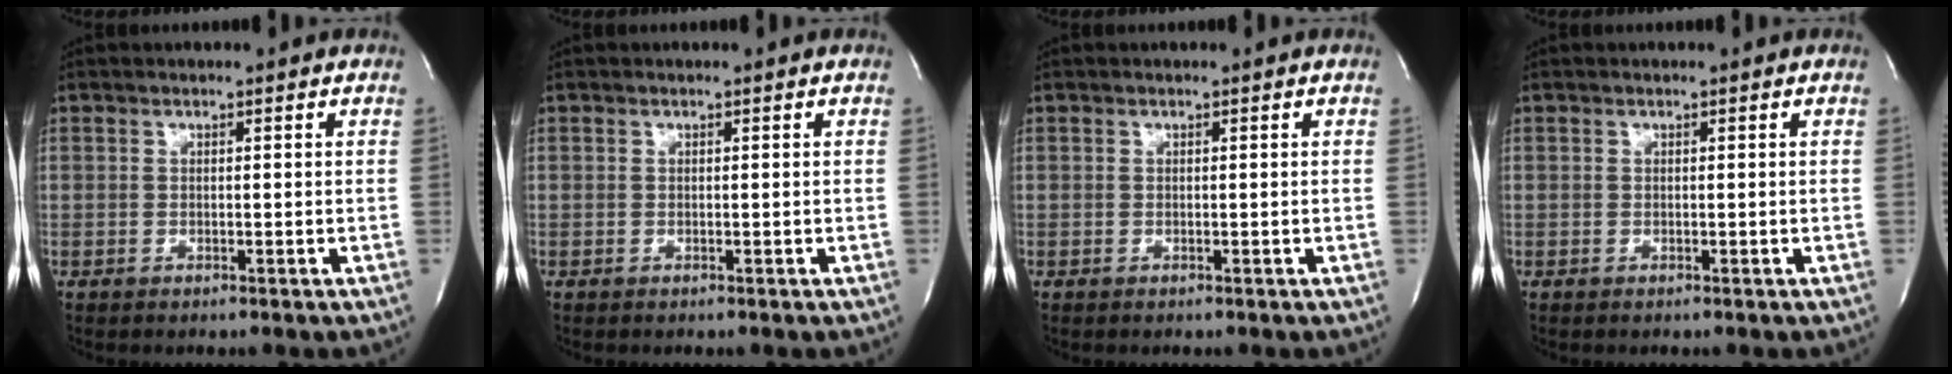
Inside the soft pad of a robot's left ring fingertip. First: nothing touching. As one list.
[{"total": 0.0}, {"total": 0.0}, {"total": 0.0}]